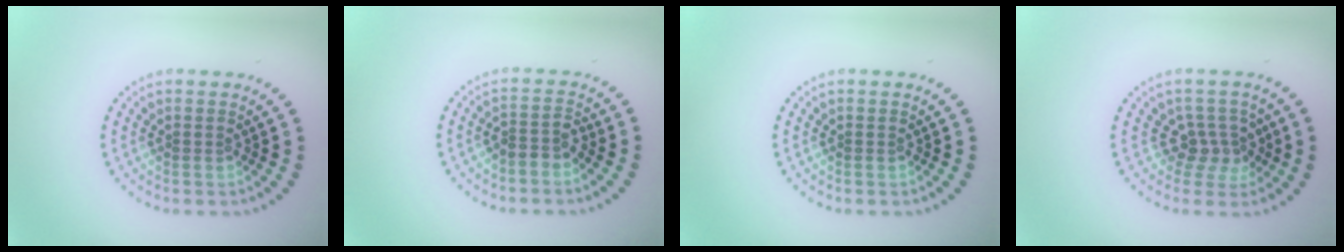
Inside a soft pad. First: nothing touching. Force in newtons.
{"total": 1.8, "press": 1.3, "slide": 1.2}
{"total": 0.0}
{"total": 2.7, "press": 2.0, "slide": 1.8}